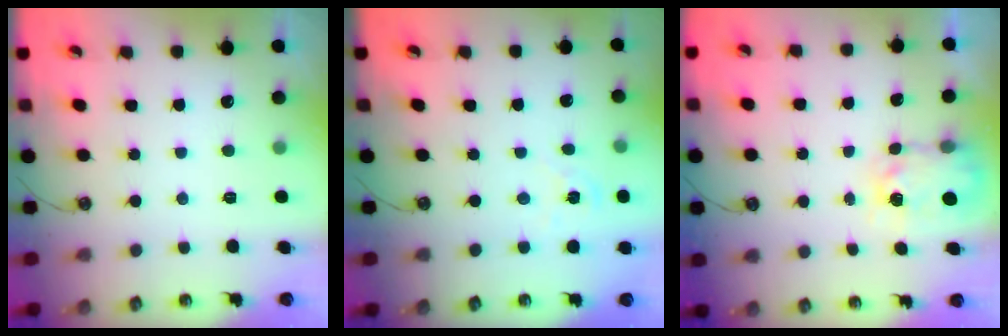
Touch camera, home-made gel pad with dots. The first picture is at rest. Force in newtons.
{"total": 1.8, "press": 1.8, "slide": 0.3}
{"total": 5.6, "press": 5.6, "slide": 0.4}